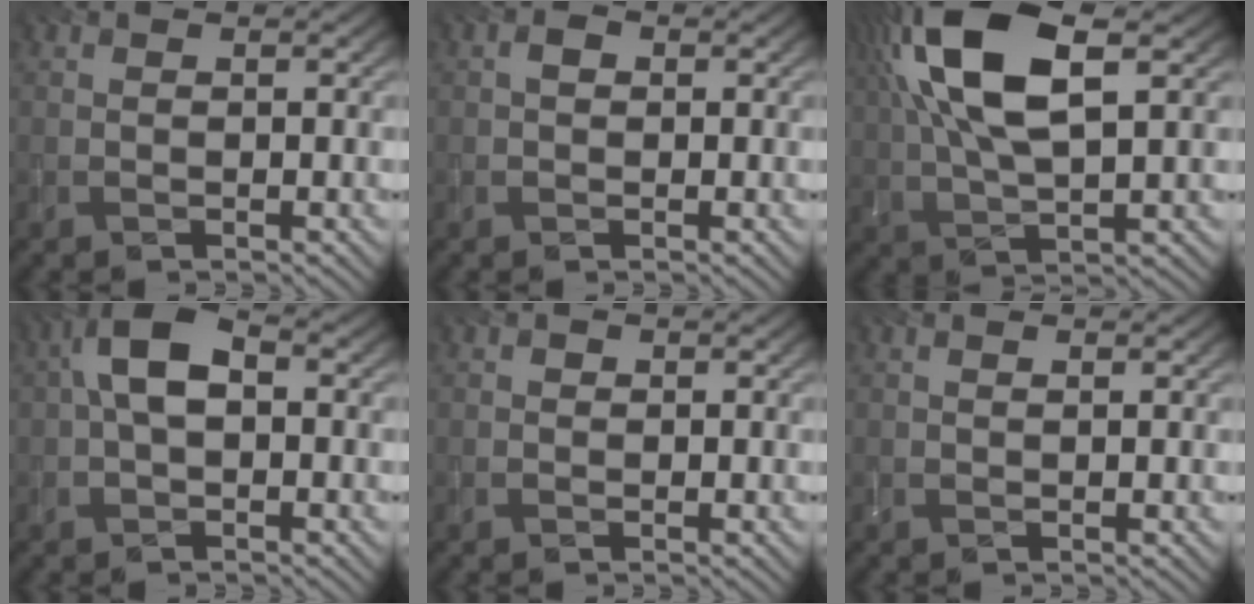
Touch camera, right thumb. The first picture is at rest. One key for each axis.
{"total": 1.2, "fx": 0.1, "fy": 0.9, "fz": 0.8, "tx": -0.015, "ty": 0.001, "tz": -0.002}
{"total": 14.1, "fx": 4.9, "fy": 5.8, "fz": 11.9, "tx": -0.265, "ty": 0.017, "tz": 0.090}
{"total": 6.4, "fx": 0.5, "fy": 3.5, "fz": 5.3, "tx": -0.108, "ty": 0.016, "tz": 0.000}
{"total": 0.5, "fx": 0.1, "fy": 0.5, "fz": 0.1, "tx": -0.001, "ty": -0.001, "tz": 0.000}
{"total": 0.6, "fx": 0.3, "fy": 0.2, "fz": 0.5, "tx": -0.010, "ty": 0.001, "tz": 0.006}